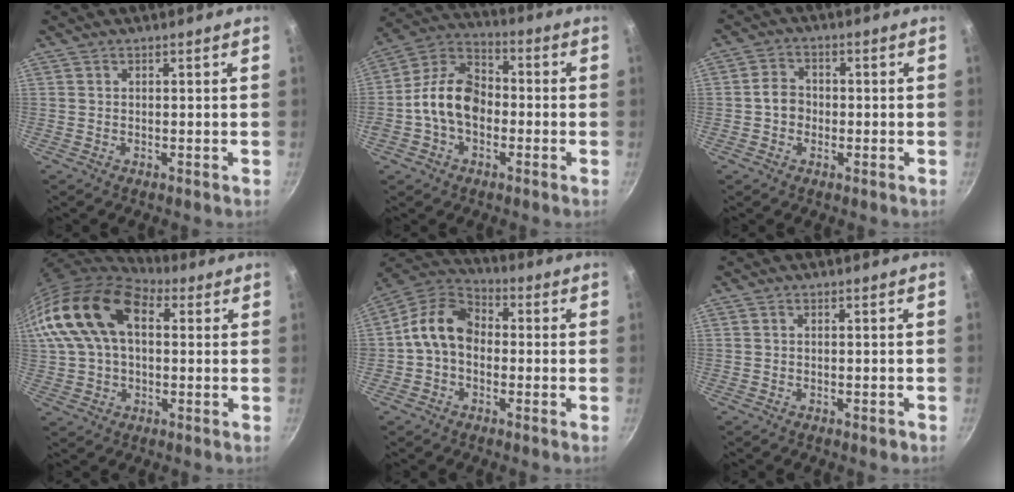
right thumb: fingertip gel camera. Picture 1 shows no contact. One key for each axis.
{"total": 12.7, "fx": -2.1, "fy": 8.9, "fz": 8.9, "tx": -0.128, "ty": 0.040, "tz": -0.058}
{"total": 4.3, "fx": -0.7, "fy": 3.6, "fz": 2.1, "tx": -0.016, "ty": 0.021, "tz": -0.017}
{"total": 18.5, "fx": 4.1, "fy": 11.5, "fz": 13.9, "tx": -0.256, "ty": 0.027, "tz": 0.062}
{"total": 10.4, "fx": -0.7, "fy": 7.8, "fz": 6.8, "tx": -0.098, "ty": 0.036, "tz": -0.034}
{"total": 1.2, "fx": -0.7, "fy": 0.5, "fz": 0.9, "tx": -0.015, "ty": 0.006, "tz": -0.009}